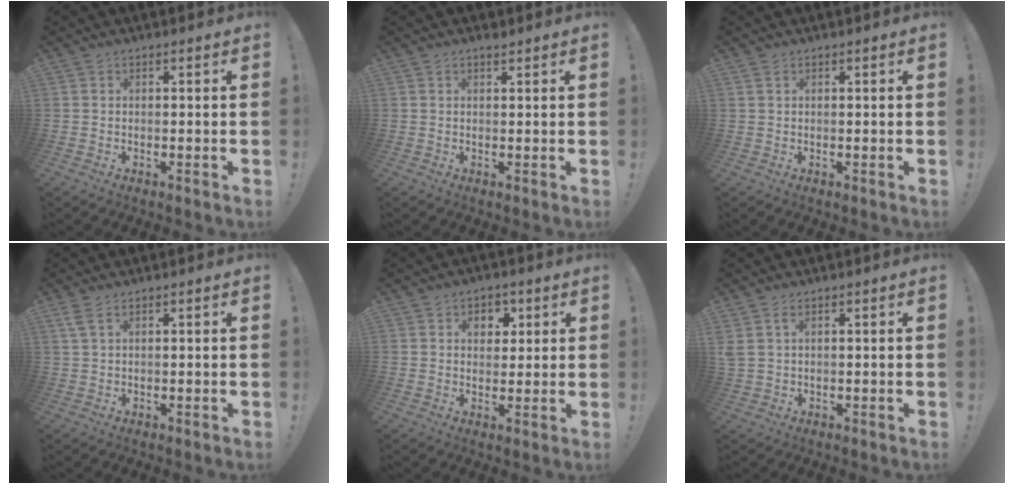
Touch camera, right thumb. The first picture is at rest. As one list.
[{"total": 0.9, "force": [0.9, 0.1, 0.4], "torque": [-0.004, -0.001, 0.015]}, {"total": 1.1, "force": [0.6, 0.5, 0.7], "torque": [-0.016, 0.002, 0.013]}, {"total": 2.9, "force": [1.5, 1.1, 2.3], "torque": [-0.041, -0.001, 0.027]}, {"total": 5.7, "force": [2.1, 4.6, 2.5], "torque": [-0.027, -0.005, 0.036]}, {"total": 2.7, "force": [1.0, 1.3, 2.1], "torque": [-0.045, 0.004, 0.021]}]